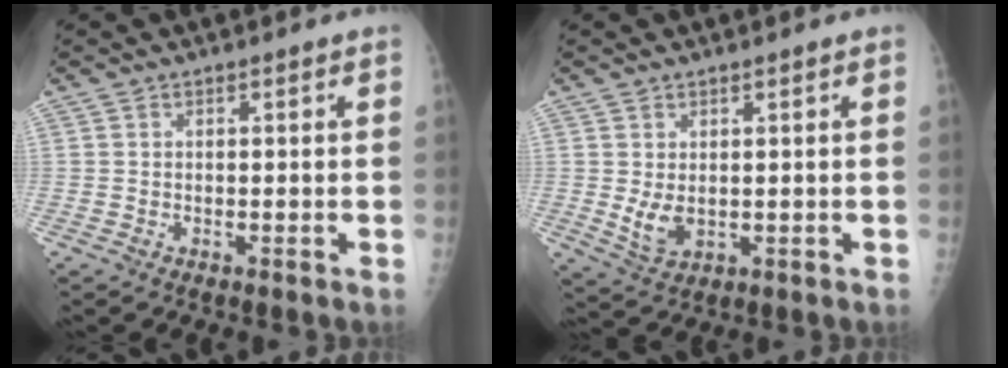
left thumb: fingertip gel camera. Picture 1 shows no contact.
{"total": 4.2, "force": [0.5, 2.4, 3.4], "torque": [-0.055, -0.011, 0.020]}